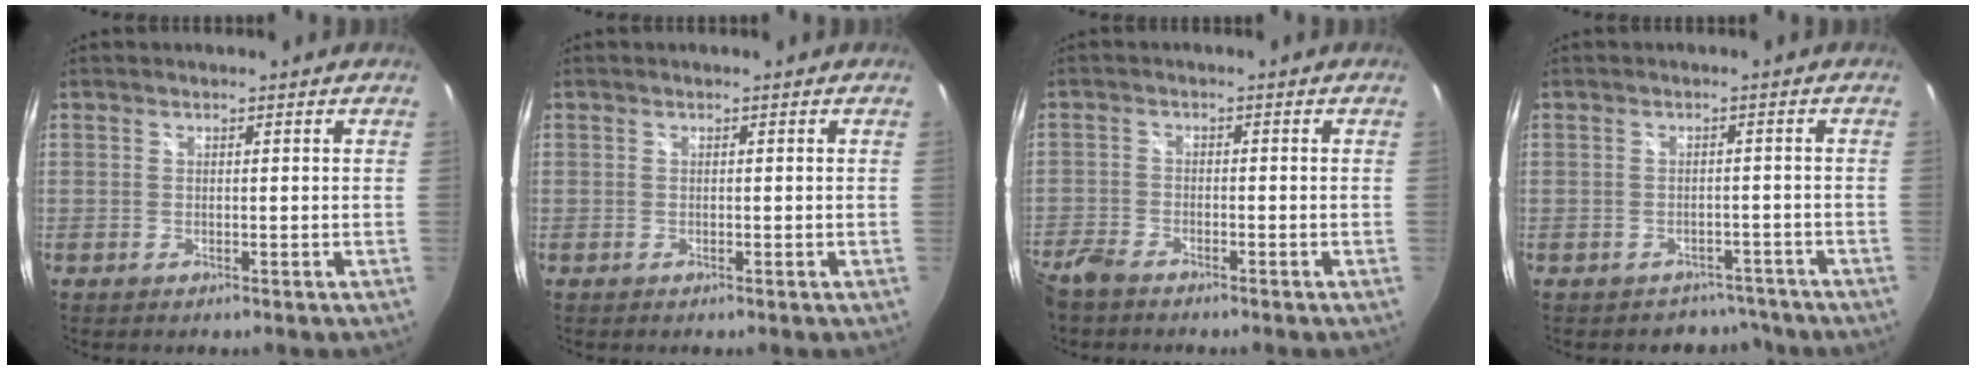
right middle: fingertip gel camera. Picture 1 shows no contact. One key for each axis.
{"total": 0.0}
{"total": 5.9, "fx": -4.8, "fy": 2.4, "fz": 2.4, "tx": -0.074, "ty": -0.017, "tz": -0.100}
{"total": 5.3, "fx": -4.2, "fy": 3.2, "fz": 0.1, "tx": -0.005, "ty": 0.014, "tz": -0.054}